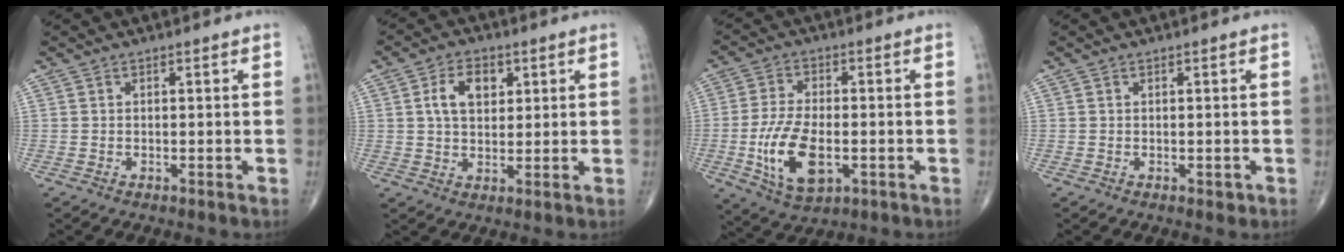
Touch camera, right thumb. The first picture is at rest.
{"total": 7.2, "force": [2.2, 4.7, 5.0], "torque": [-0.070, -0.002, 0.038]}
{"total": 12.5, "force": [-2.8, 6.5, 10.3], "torque": [-0.195, 0.001, -0.043]}
{"total": 0.7, "force": [-0.1, 0.5, 0.5], "torque": [0.002, 0.001, -0.001]}